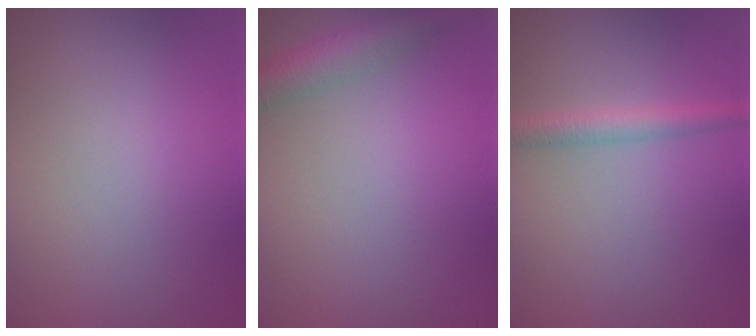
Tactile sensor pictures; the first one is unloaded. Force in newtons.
{"total": 3.7, "press": 3.7, "slide": 0.1}
{"total": 2.4, "press": 2.4, "slide": 0.0}